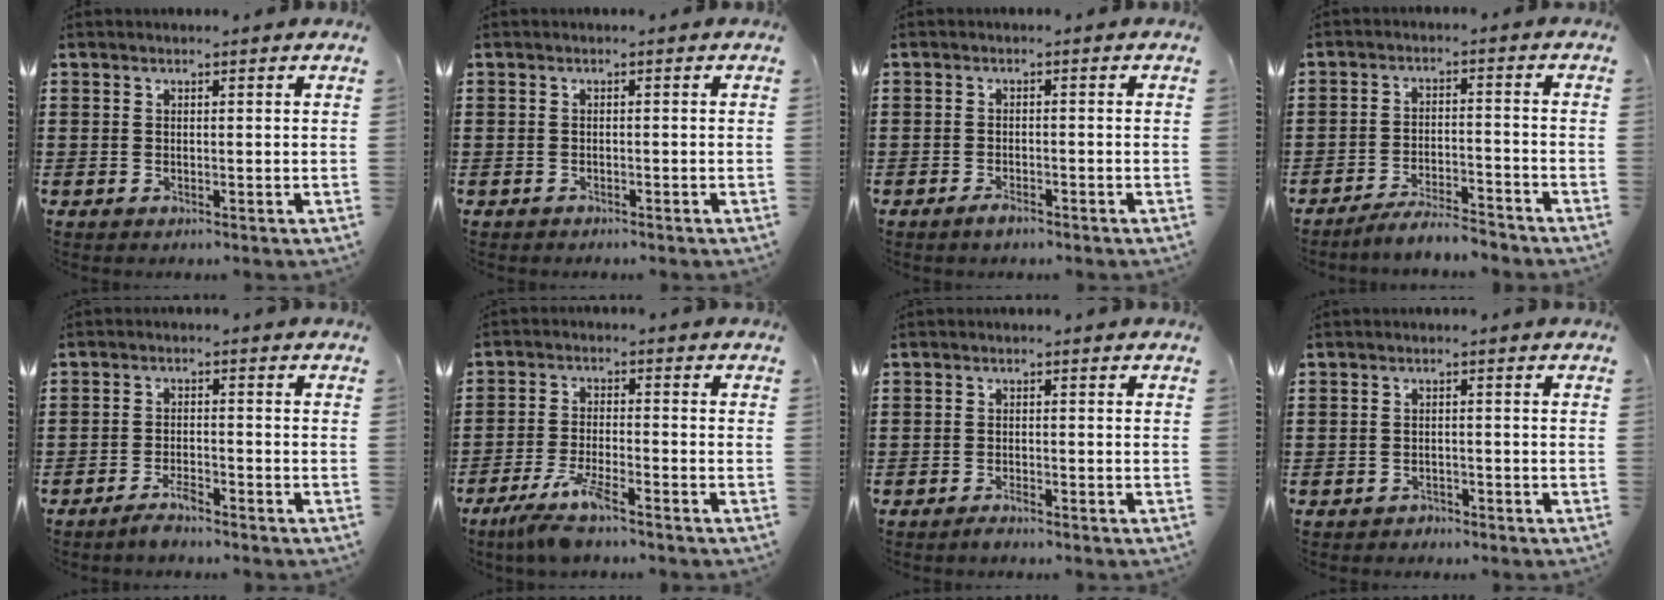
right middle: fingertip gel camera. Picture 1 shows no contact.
{"total": 0.8, "force": [-0.7, 0.3, 0.0], "torque": [-0.002, 0.002, -0.017]}
{"total": 1.8, "force": [-1.4, 0.6, 0.9], "torque": [-0.018, 0.000, -0.026]}
{"total": 5.0, "force": [-4.8, 0.2, 1.3], "torque": [-0.031, -0.001, -0.097]}
{"total": 2.7, "force": [-2.4, 0.2, 1.2], "torque": [-0.023, 0.004, -0.046]}
{"total": 6.4, "force": [-4.8, 0.4, 4.1], "torque": [-0.093, -0.019, -0.091]}
{"total": 1.2, "force": [-1.1, 0.1, 0.4], "torque": [-0.013, -0.005, -0.020]}
{"total": 1.5, "force": [-1.3, 0.6, -0.1], "torque": [-0.003, 0.004, -0.032]}